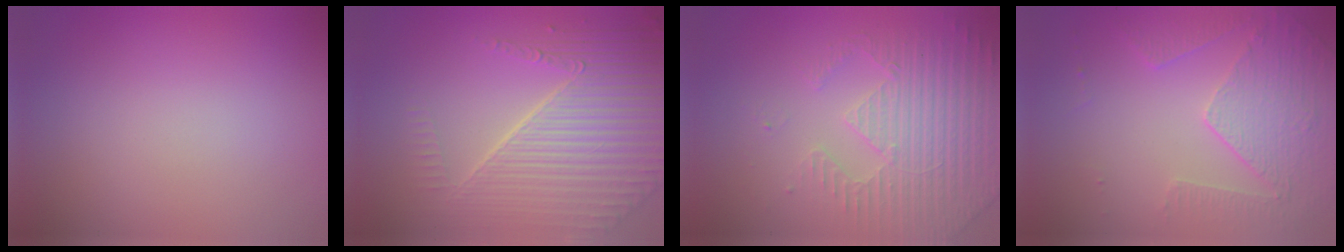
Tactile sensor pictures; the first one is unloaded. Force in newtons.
{"total": 8.7, "press": 5.8, "slide": 6.5}
{"total": 4.8, "press": 3.9, "slide": 2.8}
{"total": 5.1, "press": 3.7, "slide": 3.6}